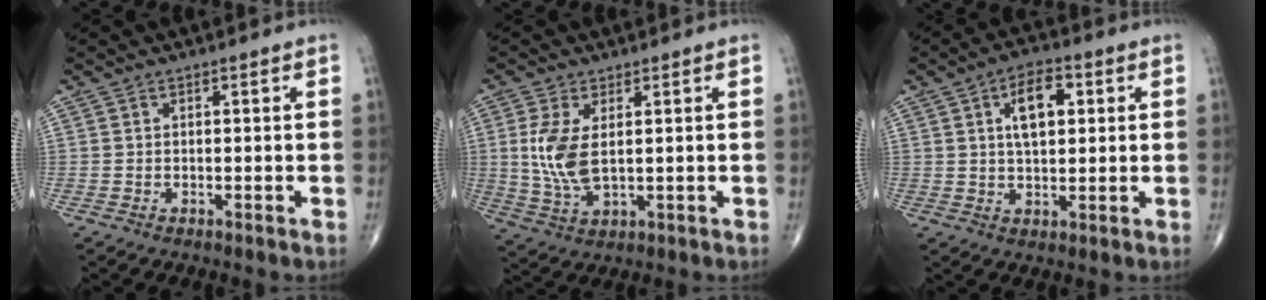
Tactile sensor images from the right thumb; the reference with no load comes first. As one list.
[{"total": 8.1, "force": [1.2, 3.8, 7.1], "torque": [-0.160, -0.011, 0.033]}, {"total": 8.6, "force": [2.4, 4.4, 7.0], "torque": [-0.097, 0.003, 0.037]}]